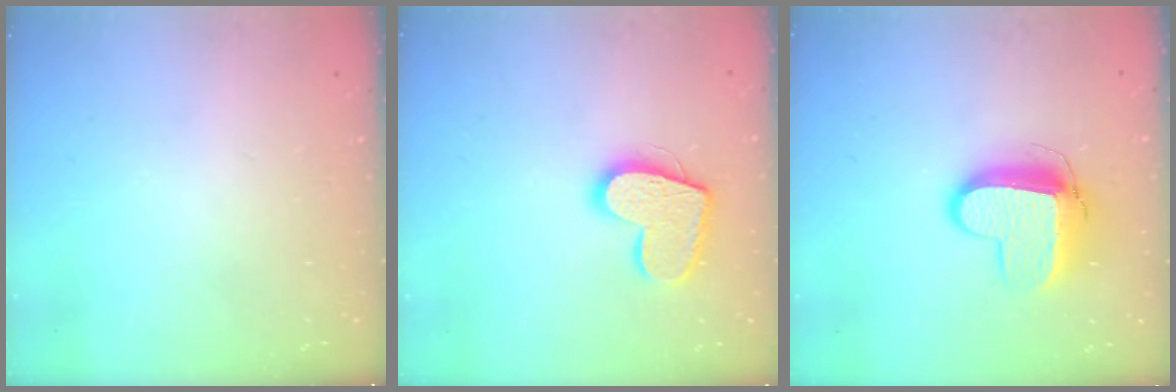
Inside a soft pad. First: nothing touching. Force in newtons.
{"total": 14.3, "press": 14.3, "slide": 1.1}
{"total": 11.6, "press": 11.5, "slide": 1.3}